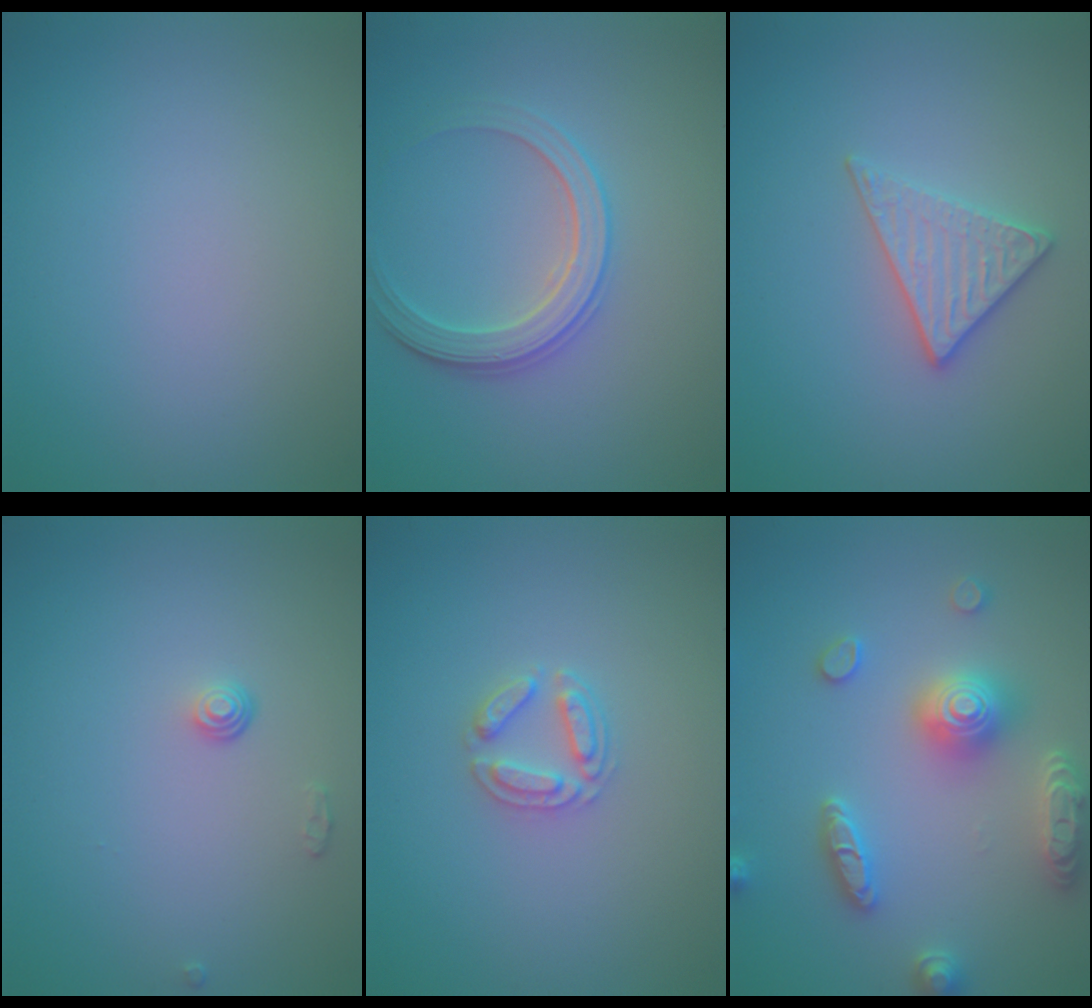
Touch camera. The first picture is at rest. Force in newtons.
{"total": 3.0, "press": 3.0, "slide": 0.6}
{"total": 2.8, "press": 2.6, "slide": 1.1}
{"total": 1.0, "press": 0.7, "slide": 0.8}
{"total": 2.5, "press": 2.5, "slide": 0.4}
{"total": 5.4, "press": 5.3, "slide": 1.0}